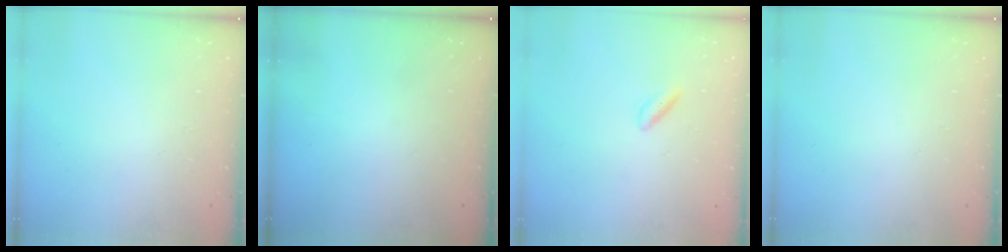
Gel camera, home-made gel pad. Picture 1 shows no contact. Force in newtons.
{"total": 0.0}
{"total": 2.5, "press": 2.1, "slide": 1.2}
{"total": 0.0}